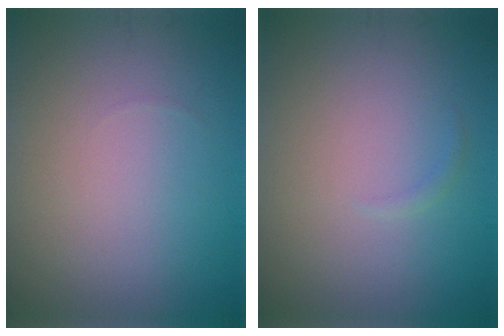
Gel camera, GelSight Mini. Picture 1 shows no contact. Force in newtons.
{"total": 0.5, "press": 0.5, "slide": 0.1}